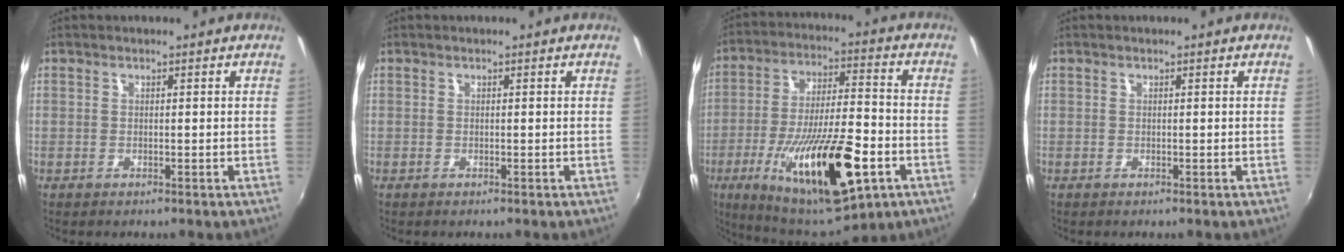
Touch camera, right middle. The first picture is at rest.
{"total": 0.0}
{"total": 24.2, "force": [-9.6, 7.5, 21.0], "torque": [-0.374, -0.039, -0.144]}
{"total": 0.0}